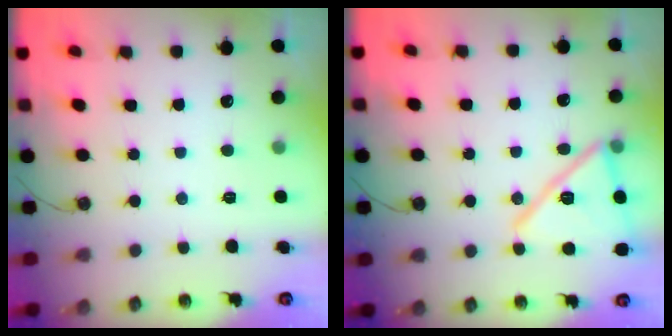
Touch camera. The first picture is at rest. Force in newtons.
{"total": 17.1, "press": 15.3, "slide": 7.5}